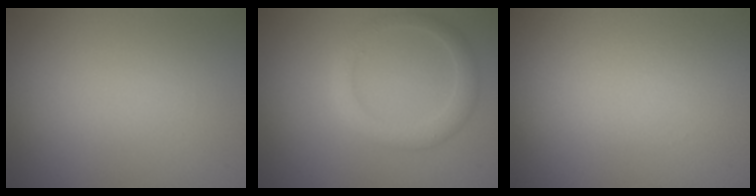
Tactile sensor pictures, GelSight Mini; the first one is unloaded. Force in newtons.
{"total": 2.4, "press": 2.4, "slide": 0.2}
{"total": 0.0}